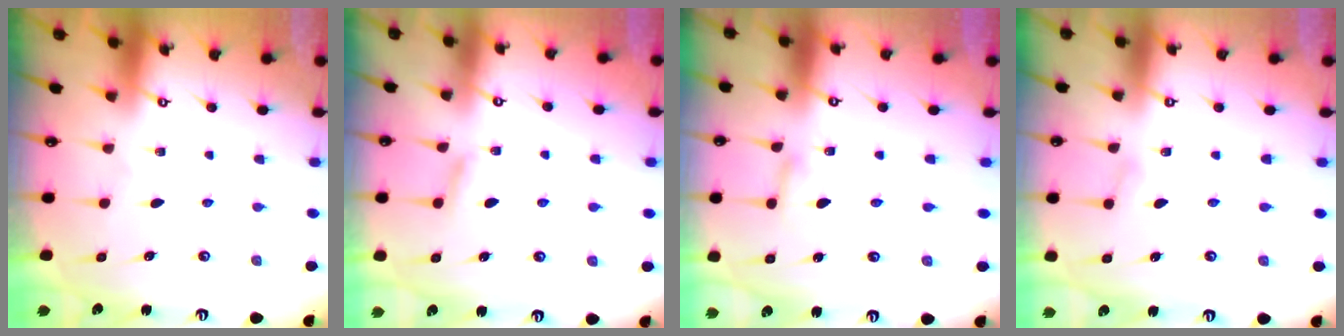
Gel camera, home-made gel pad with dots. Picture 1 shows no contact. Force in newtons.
{"total": 4.4, "press": 4.3, "slide": 0.6}
{"total": 2.0, "press": 2.0, "slide": 0.2}
{"total": 2.8, "press": 2.8, "slide": 0.2}